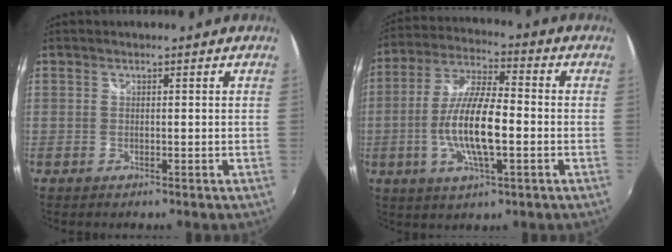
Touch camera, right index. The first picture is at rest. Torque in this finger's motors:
{"motor_torque": [1.24, -0.90, 0.91, 0.21]}